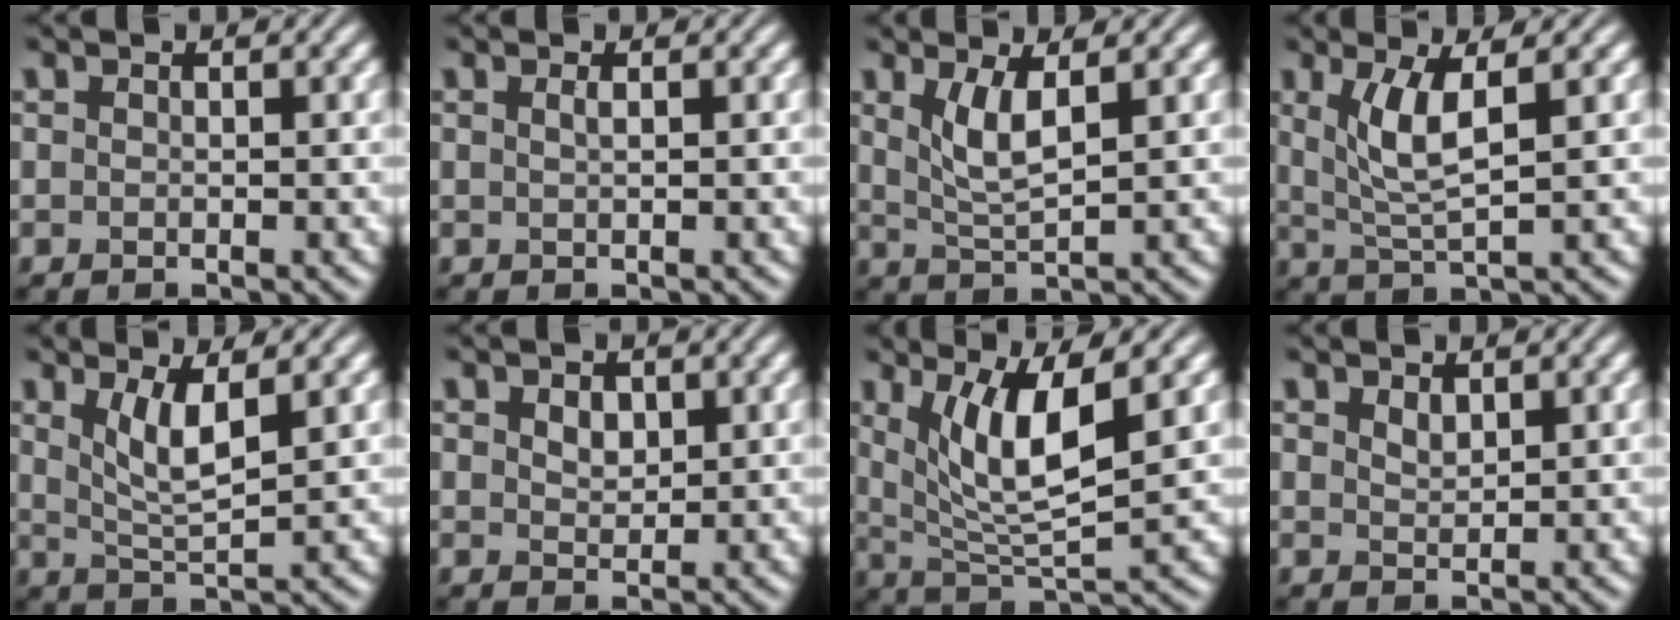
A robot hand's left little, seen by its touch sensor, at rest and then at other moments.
{"total": 0.7, "force": [0.2, 0.2, 0.6], "torque": [-0.009, 0.004, 0.003]}
{"total": 3.3, "force": [1.2, 0.9, 3.0], "torque": [-0.063, -0.006, 0.029]}
{"total": 4.2, "force": [1.3, 1.0, 3.8], "torque": [-0.084, -0.004, 0.030]}
{"total": 3.6, "force": [1.4, 0.9, 3.2], "torque": [-0.068, -0.008, 0.031]}
{"total": 1.7, "force": [0.7, 1.1, 1.0], "torque": [-0.020, -0.001, 0.014]}
{"total": 6.5, "force": [2.2, 1.8, 5.9], "torque": [-0.110, -0.013, 0.048]}
{"total": 1.1, "force": [0.8, 0.5, 0.6], "torque": [-0.015, -0.001, 0.019]}